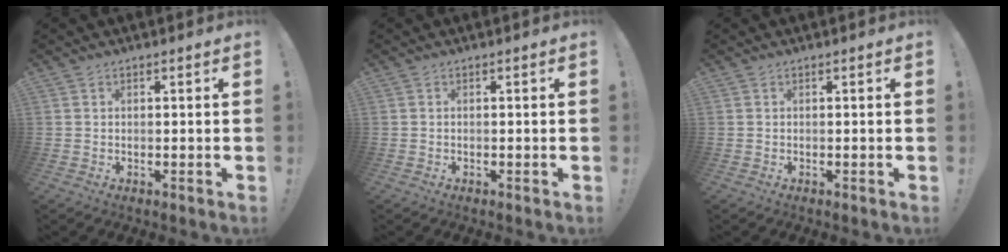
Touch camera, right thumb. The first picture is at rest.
{"total": 0.0}
{"total": 0.0}